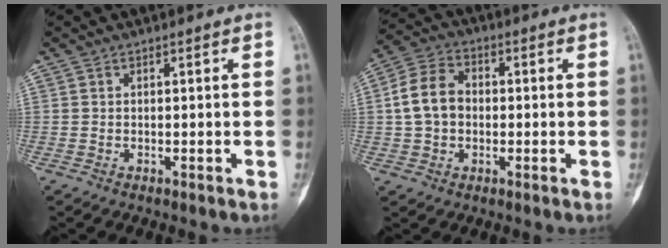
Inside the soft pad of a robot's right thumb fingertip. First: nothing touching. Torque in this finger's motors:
{"motor_torque": [0.08, 0.10, 0.69, -0.16, 0.06]}